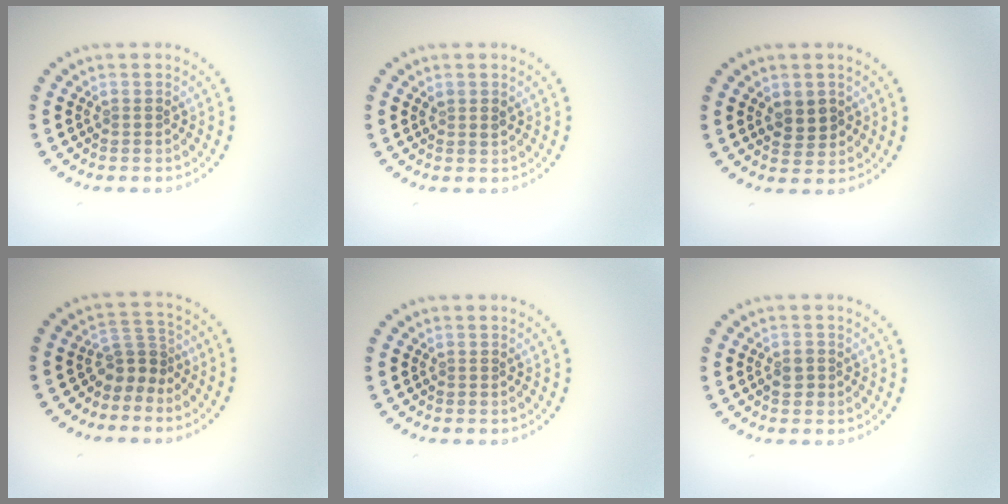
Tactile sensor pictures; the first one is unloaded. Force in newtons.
{"total": 0.8, "press": 0.8, "slide": 0.3}
{"total": 2.4, "press": 2.3, "slide": 0.5}
{"total": 2.7, "press": 1.8, "slide": 2.0}
{"total": 0.0}
{"total": 1.5, "press": 1.4, "slide": 0.5}